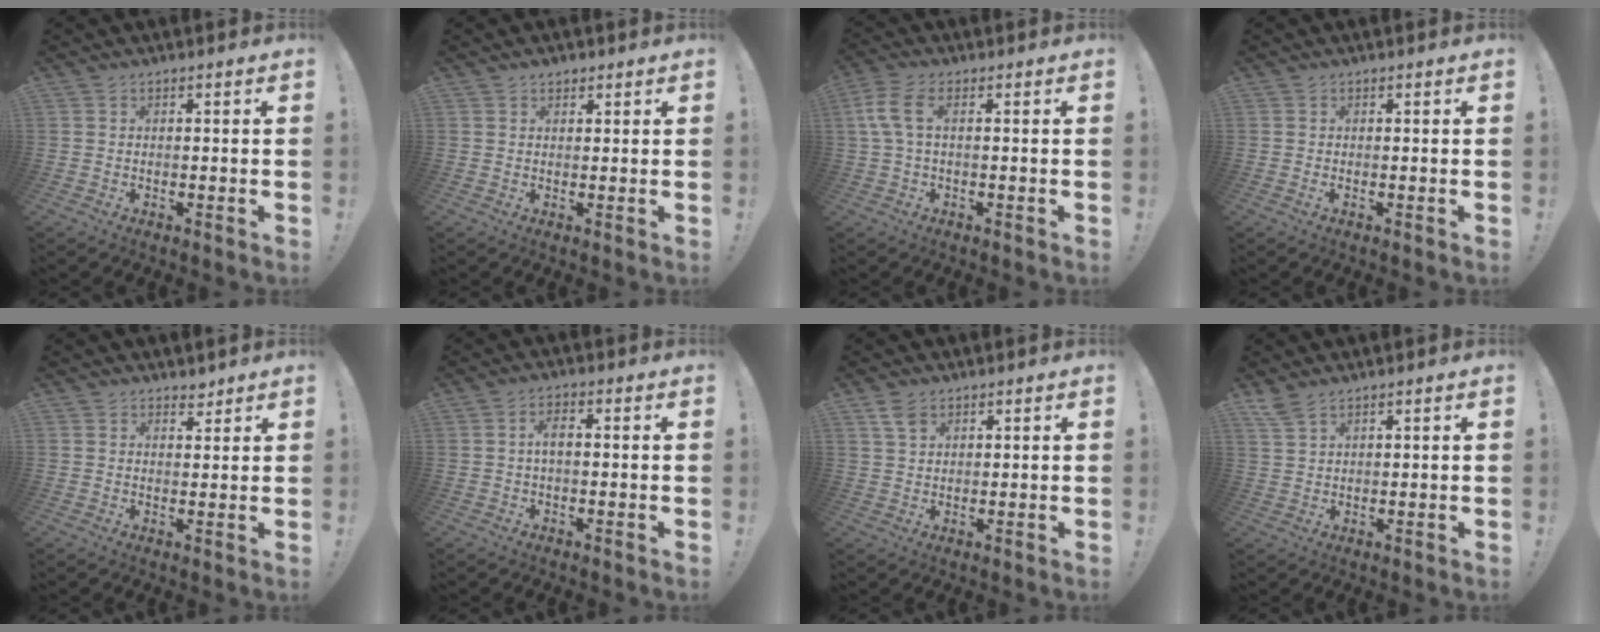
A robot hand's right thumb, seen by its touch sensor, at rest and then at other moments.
{"total": 1.3, "force": [0.9, 0.9, 0.3], "torque": [0.002, -0.003, 0.015]}
{"total": 6.9, "force": [1.4, 2.7, 6.2], "torque": [-0.134, -0.005, 0.026]}
{"total": 0.5, "force": [0.0, 0.0, 0.5], "torque": [-0.004, -0.004, -0.001]}
{"total": 2.6, "force": [2.2, 1.3, 0.4], "torque": [0.015, -0.019, 0.035]}
{"total": 3.4, "force": [-0.1, 1.2, 3.2], "torque": [-0.075, 0.008, -0.003]}
{"total": 4.0, "force": [2.4, 2.1, 2.5], "torque": [-0.048, -0.003, 0.047]}
{"total": 3.8, "force": [3.0, 1.2, 2.0], "torque": [-0.045, -0.011, 0.057]}